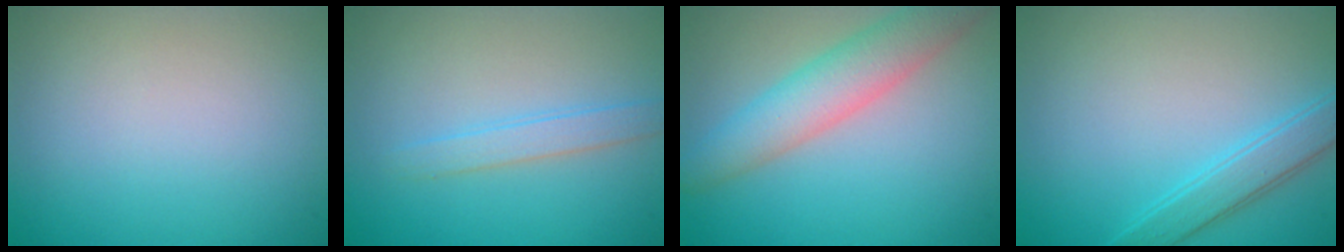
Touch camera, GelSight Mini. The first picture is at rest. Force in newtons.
{"total": 1.9, "press": 1.9, "slide": 0.1}
{"total": 5.4, "press": 5.4, "slide": 0.3}
{"total": 2.8, "press": 2.8, "slide": 0.1}